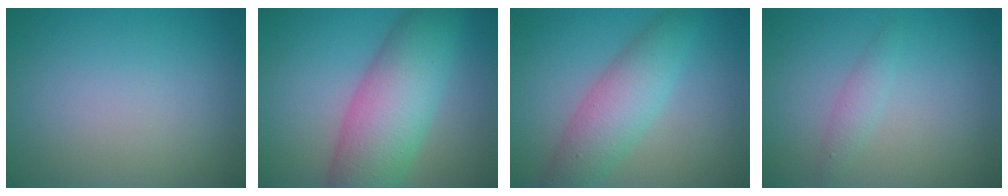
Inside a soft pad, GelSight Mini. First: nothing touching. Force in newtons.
{"total": 9.0, "press": 9.0, "slide": 0.2}
{"total": 5.3, "press": 5.3, "slide": 0.0}
{"total": 1.4, "press": 1.4, "slide": 0.0}